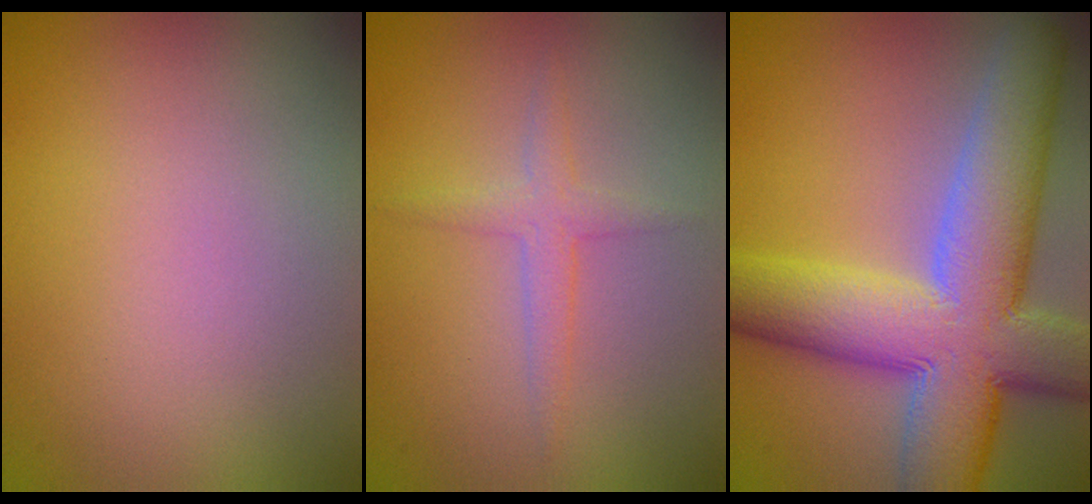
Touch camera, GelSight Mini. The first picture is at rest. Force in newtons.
{"total": 1.7, "press": 1.7, "slide": 0.0}
{"total": 12.5, "press": 12.5, "slide": 0.7}